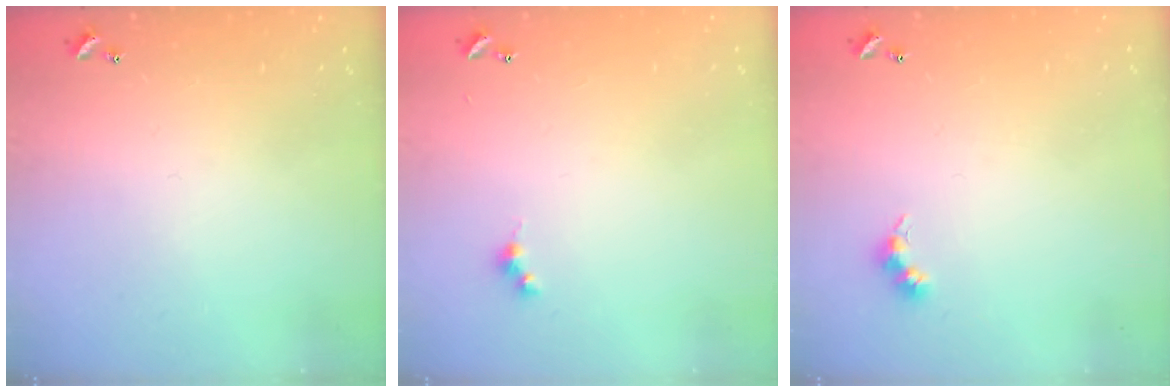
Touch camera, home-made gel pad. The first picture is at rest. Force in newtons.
{"total": 2.6, "press": 2.6, "slide": 0.5}
{"total": 3.9, "press": 3.8, "slide": 0.6}